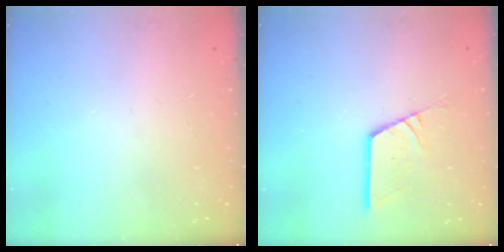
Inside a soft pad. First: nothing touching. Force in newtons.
{"total": 10.1, "press": 10.1, "slide": 1.1}